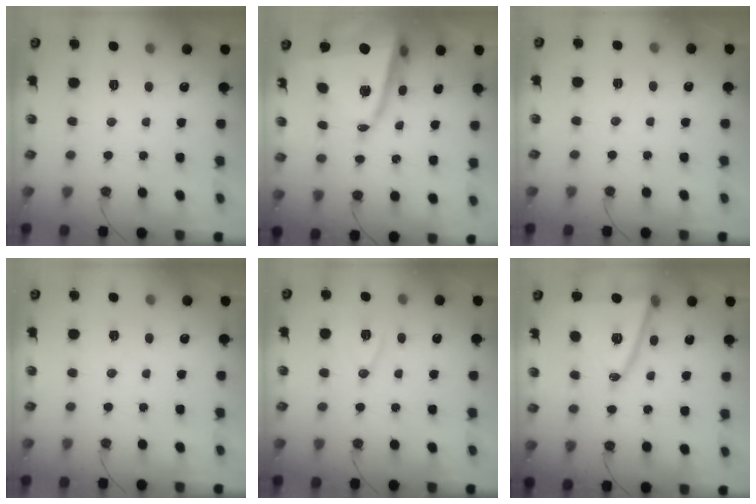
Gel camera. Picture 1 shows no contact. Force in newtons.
{"total": 14.2, "press": 14.0, "slide": 2.0}
{"total": 2.6, "press": 1.7, "slide": 1.9}
{"total": 5.1, "press": 2.7, "slide": 4.3}
{"total": 8.5, "press": 7.8, "slide": 3.5}
{"total": 16.1, "press": 15.6, "slide": 3.9}